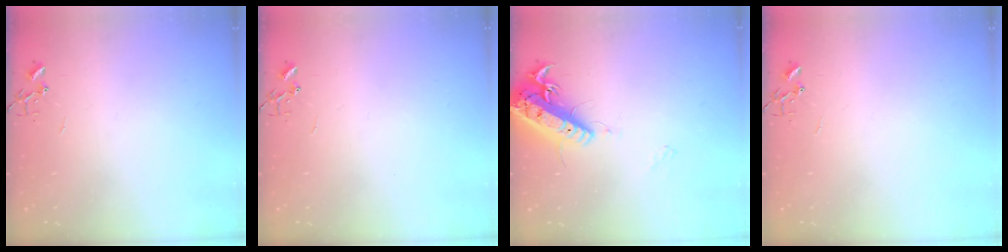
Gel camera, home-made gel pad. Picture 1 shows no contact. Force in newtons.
{"total": 0.0}
{"total": 17.1, "press": 16.8, "slide": 3.3}
{"total": 0.0}